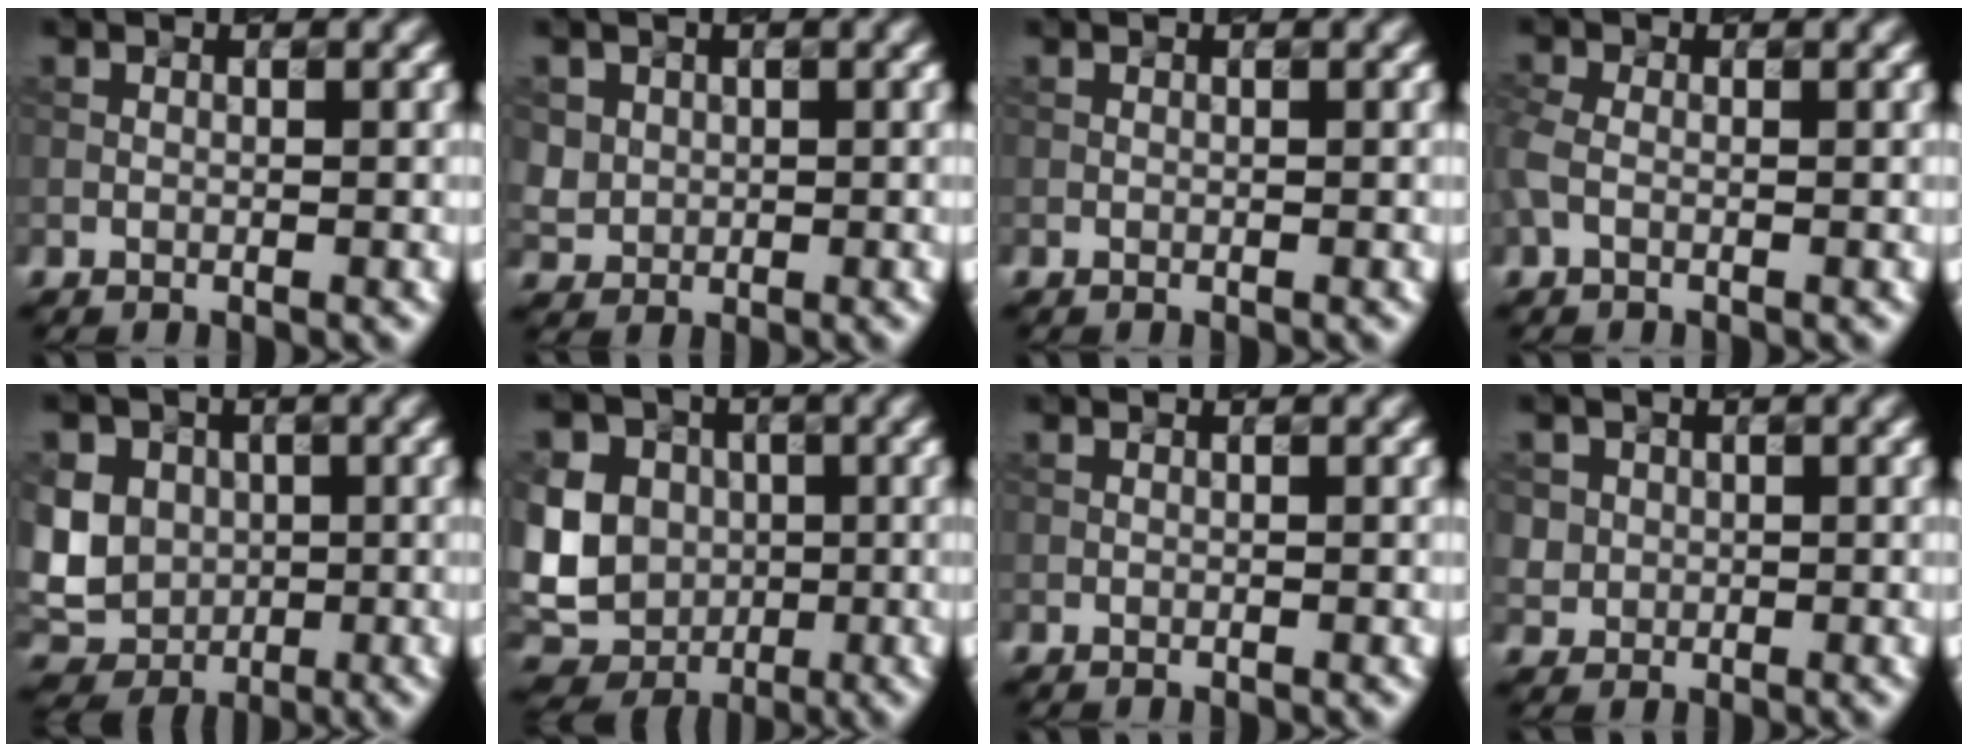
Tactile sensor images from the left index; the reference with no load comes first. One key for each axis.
{"total": 2.1, "fx": 0.7, "fy": 2.0, "fz": 0.1, "tx": -0.010, "ty": -0.001, "tz": 0.030}
{"total": 0.0}
{"total": 2.0, "fx": -0.4, "fy": 1.3, "fz": 1.4, "tx": -0.047, "ty": 0.002, "tz": -0.015}
{"total": 7.6, "fx": 0.9, "fy": 6.7, "fz": 3.6, "tx": -0.089, "ty": 0.018, "tz": -0.006}
{"total": 10.2, "fx": 0.5, "fy": 8.9, "fz": 4.9, "tx": -0.105, "ty": 0.010, "tz": -0.015}
{"total": 0.0}
{"total": 2.1, "fx": 0.5, "fy": 2.0, "fz": 0.0, "tx": -0.003, "ty": 0.003, "tz": 0.022}